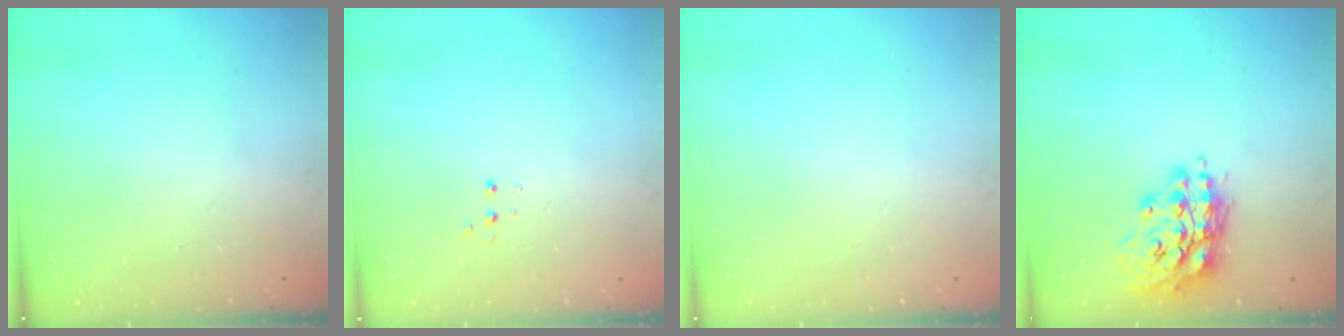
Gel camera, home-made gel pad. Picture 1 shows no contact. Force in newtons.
{"total": 2.7, "press": 2.7, "slide": 0.5}
{"total": 0.0}
{"total": 14.9, "press": 14.9, "slide": 1.6}